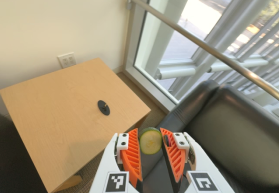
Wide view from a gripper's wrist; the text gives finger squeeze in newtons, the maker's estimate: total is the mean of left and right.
{"total": 7.8, "left": 7.7, "right": 7.9}